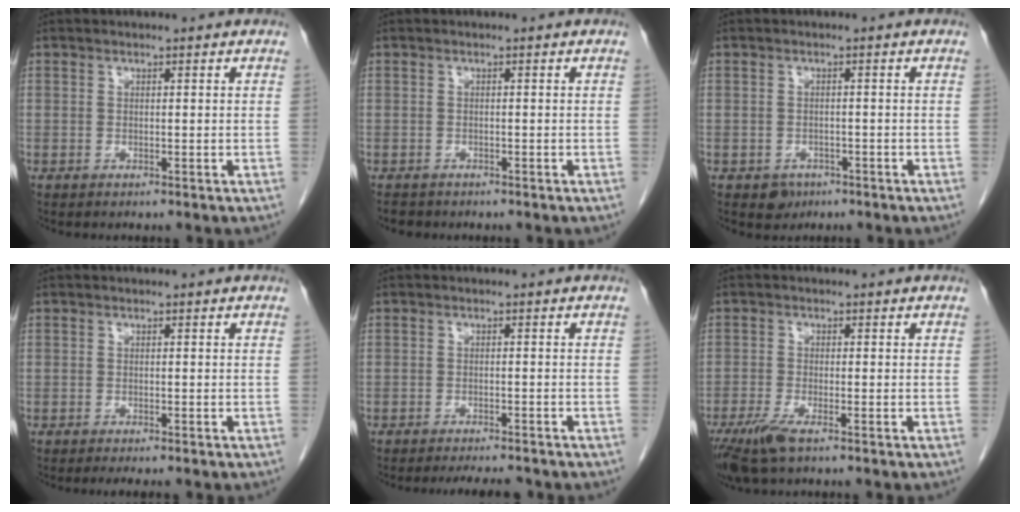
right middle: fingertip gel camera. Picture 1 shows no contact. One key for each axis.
{"total": 1.8, "fx": -1.5, "fy": 0.9, "fz": 0.3, "tx": -0.011, "ty": -0.001, "tz": -0.021}
{"total": 2.4, "fx": -1.4, "fy": 1.9, "fz": 0.5, "tx": -0.007, "ty": 0.006, "tz": -0.015}
{"total": 2.6, "fx": -2.2, "fy": 0.3, "fz": 1.4, "tx": -0.017, "ty": -0.007, "tz": -0.027}
{"total": 5.4, "fx": -5.0, "fy": 0.6, "fz": 2.0, "tx": -0.027, "ty": -0.013, "tz": -0.070}
{"total": 5.0, "fx": -3.3, "fy": 0.7, "fz": 3.7, "tx": -0.079, "ty": -0.016, "tz": -0.061}